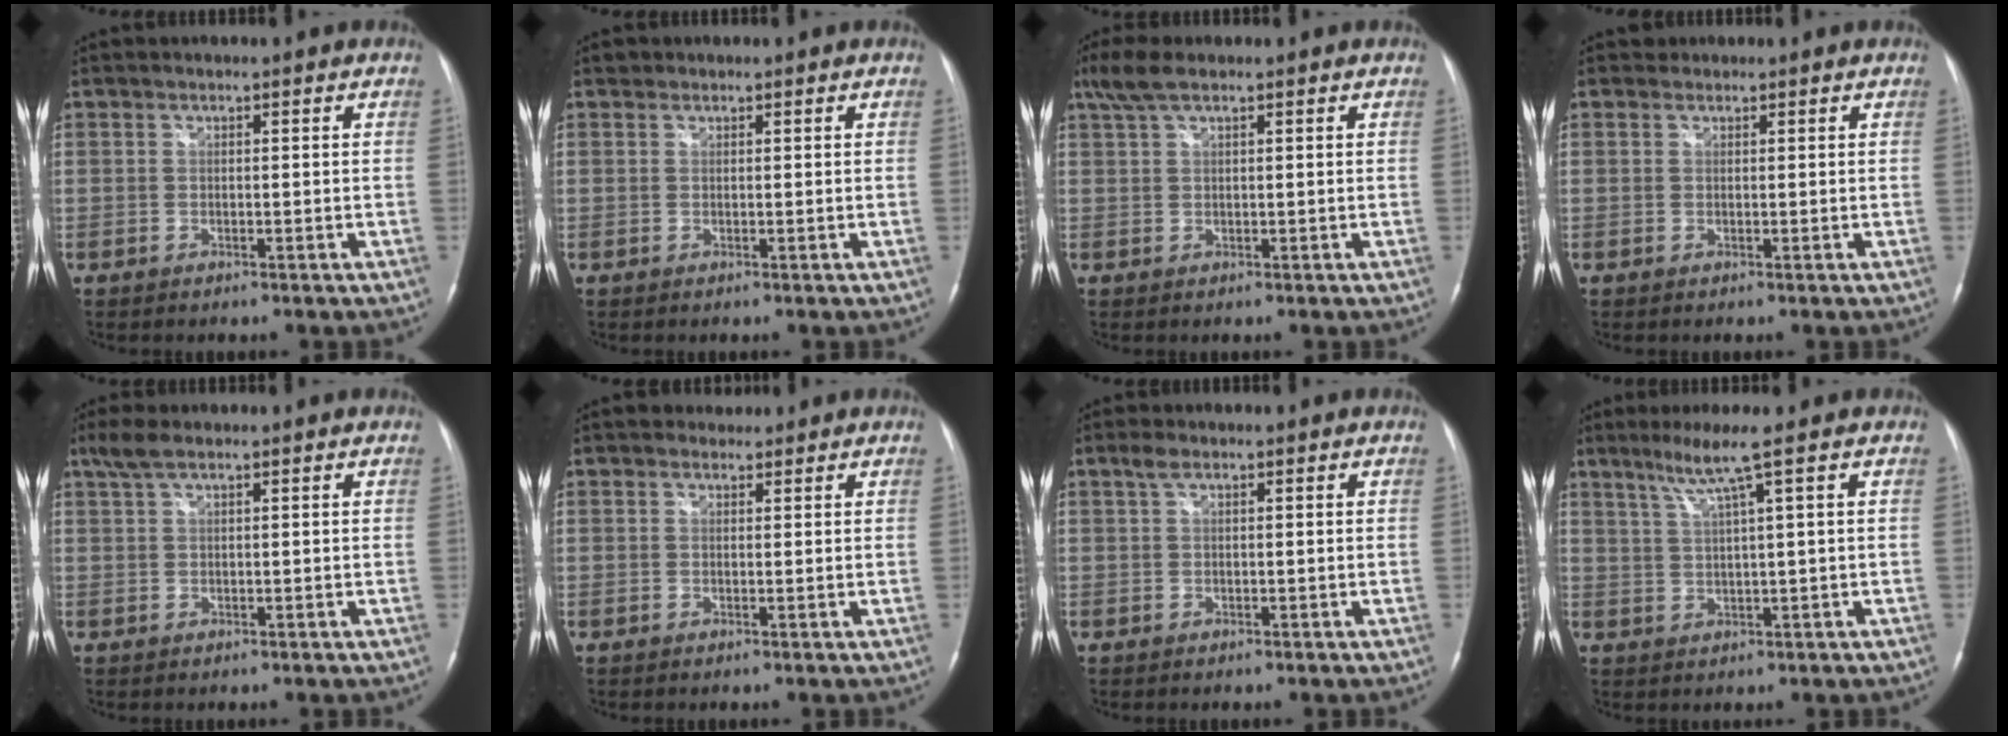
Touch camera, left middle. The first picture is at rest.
{"total": 0.6, "force": [0.6, 0.3, 0.0], "torque": [-0.001, 0.004, 0.010]}
{"total": 4.0, "force": [2.9, 0.9, 2.7], "torque": [-0.066, 0.020, 0.062]}
{"total": 0.7, "force": [0.7, 0.3, -0.1], "torque": [0.002, 0.003, 0.011]}
{"total": 2.9, "force": [2.1, 0.6, 1.9], "torque": [-0.048, 0.015, 0.047]}
{"total": 1.4, "force": [1.2, 0.7, -0.2], "torque": [0.004, 0.007, 0.016]}
{"total": 1.3, "force": [0.9, 0.4, 1.0], "torque": [-0.022, 0.013, 0.018]}
{"total": 6.1, "force": [3.1, -1.5, 5.0], "torque": [-0.100, 0.010, 0.062]}